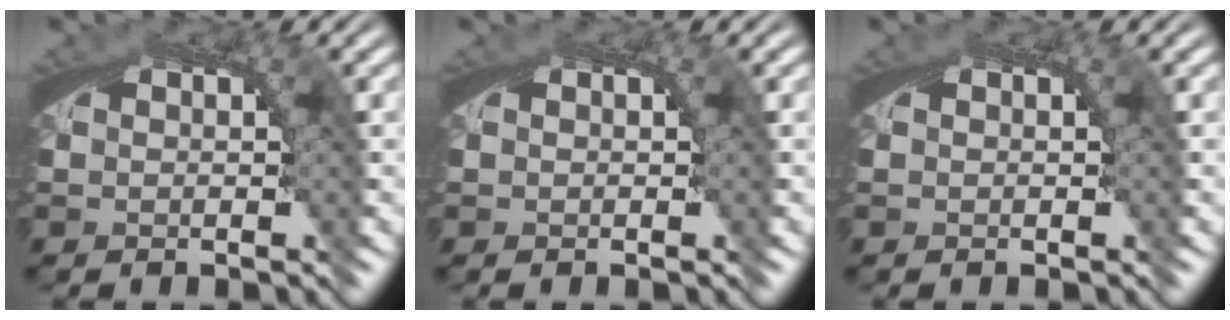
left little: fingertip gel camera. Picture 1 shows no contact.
{"total": 0.0}
{"total": 0.0}